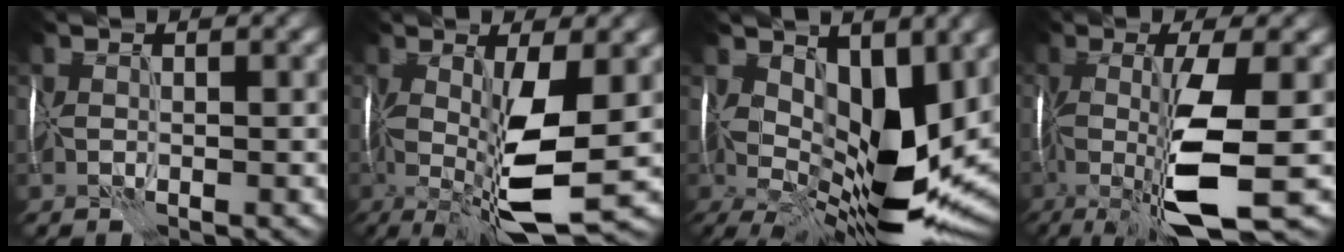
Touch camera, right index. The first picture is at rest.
{"total": 9.4, "force": [-0.9, 2.4, 9.0], "torque": [-0.179, -0.016, -0.016]}
{"total": 11.9, "force": [2.3, 5.8, 10.2], "torque": [-0.179, -0.015, 0.044]}
{"total": 9.3, "force": [-2.3, 1.6, 8.9], "torque": [-0.171, -0.012, -0.043]}